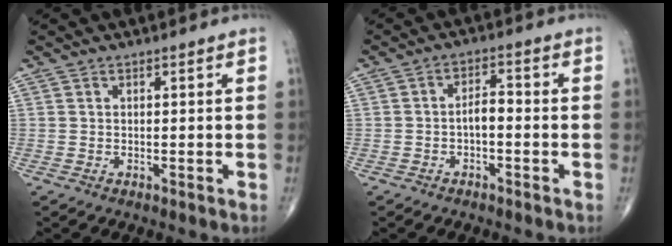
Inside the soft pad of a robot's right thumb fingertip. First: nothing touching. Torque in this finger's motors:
{"motor_torque": [0.55, 0.44, 0.62, 0.00, 0.00]}